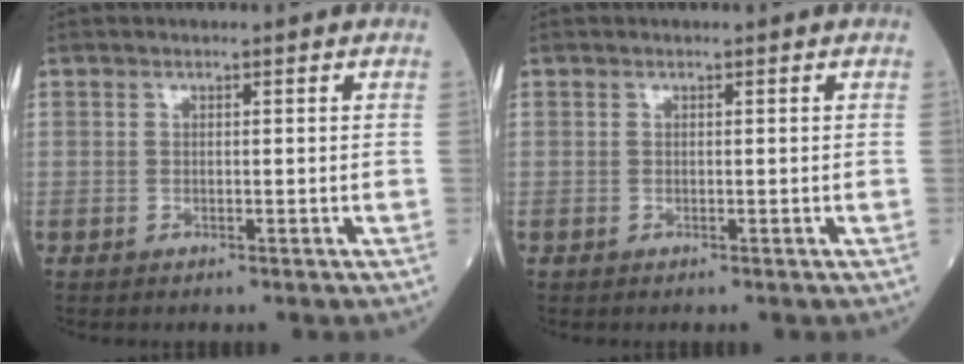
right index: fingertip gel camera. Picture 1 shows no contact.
{"total": 0.0}